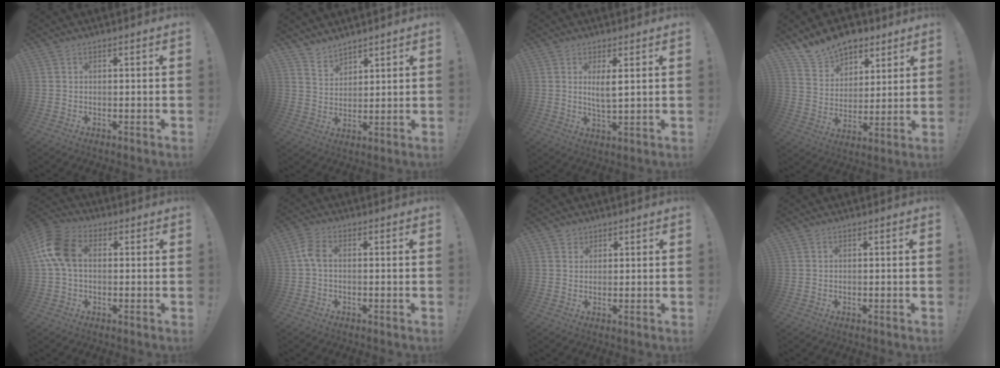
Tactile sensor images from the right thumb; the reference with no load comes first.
{"total": 5.4, "force": [4.9, 2.1, 0.4], "torque": [-0.021, -0.036, 0.097]}
{"total": 4.6, "force": [1.8, 0.9, 4.2], "torque": [-0.070, -0.011, 0.029]}
{"total": 12.8, "force": [10.3, 7.1, 2.9], "torque": [-0.065, -0.075, 0.199]}
{"total": 12.0, "force": [1.5, 8.0, 8.9], "torque": [-0.178, 0.014, 0.034]}
{"total": 4.5, "force": [-0.2, 2.4, 3.7], "torque": [-0.073, 0.011, -0.002]}
{"total": 2.2, "force": [1.5, 1.6, 0.3], "torque": [0.001, -0.008, 0.025]}
{"total": 0.0}